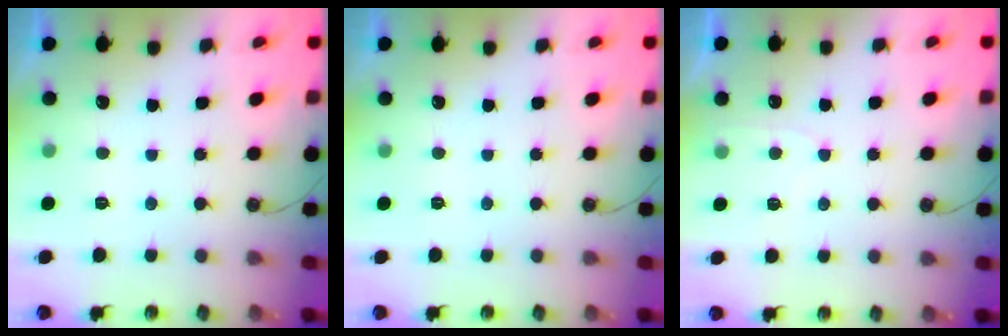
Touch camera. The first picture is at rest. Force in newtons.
{"total": 0.0}
{"total": 4.7, "press": 4.6, "slide": 0.5}